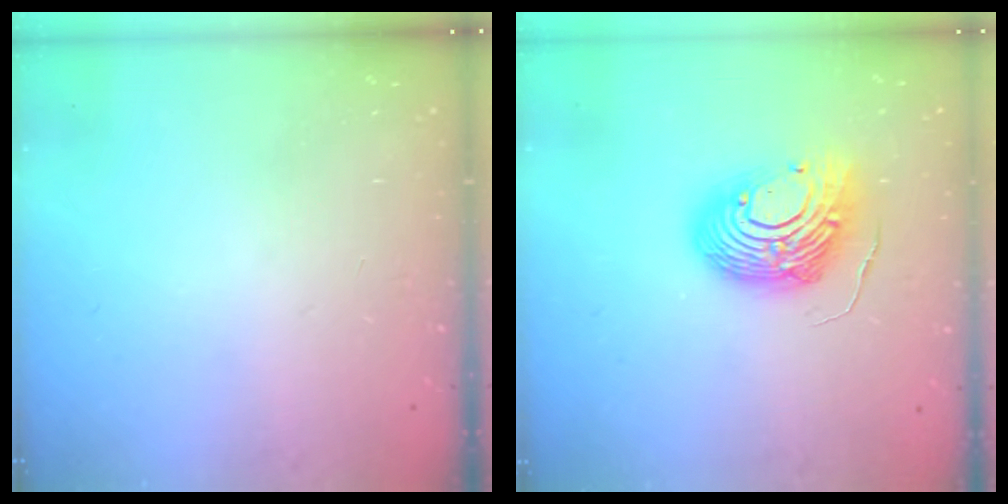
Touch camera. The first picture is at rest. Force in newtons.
{"total": 14.1, "press": 14.0, "slide": 1.2}